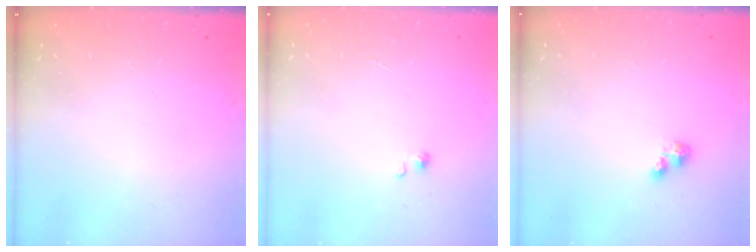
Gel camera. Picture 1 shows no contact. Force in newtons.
{"total": 0.7, "press": 0.7, "slide": 0.1}
{"total": 3.1, "press": 3.0, "slide": 0.5}